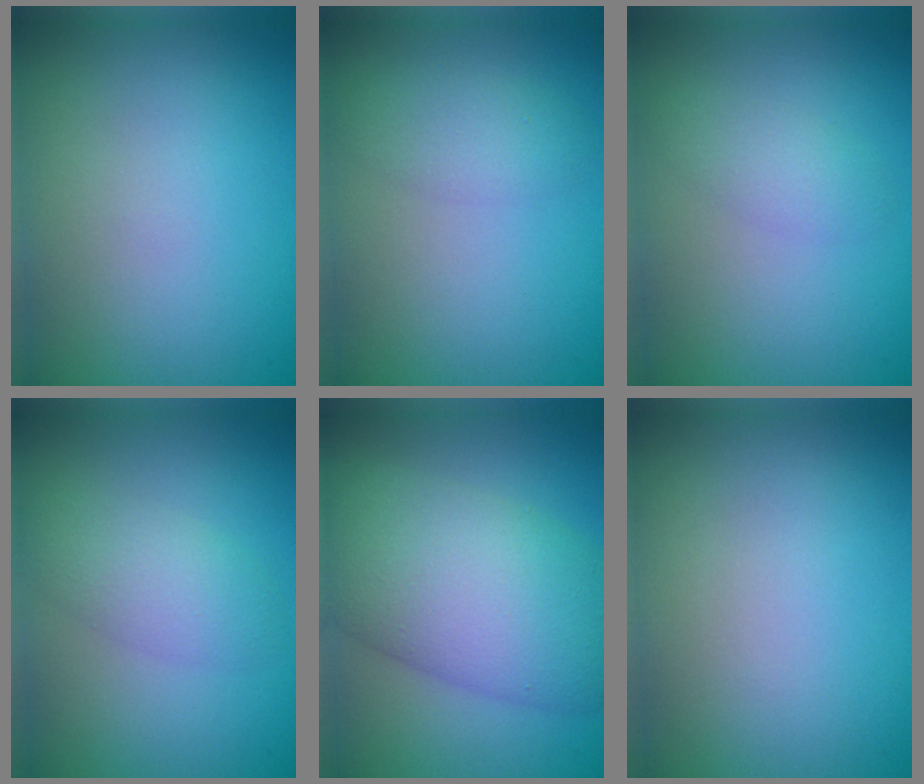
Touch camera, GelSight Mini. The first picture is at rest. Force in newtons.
{"total": 2.2, "press": 2.2, "slide": 0.1}
{"total": 1.7, "press": 1.7, "slide": 0.1}
{"total": 3.0, "press": 3.0, "slide": 0.2}
{"total": 10.7, "press": 10.7, "slide": 0.7}
{"total": 0.0}